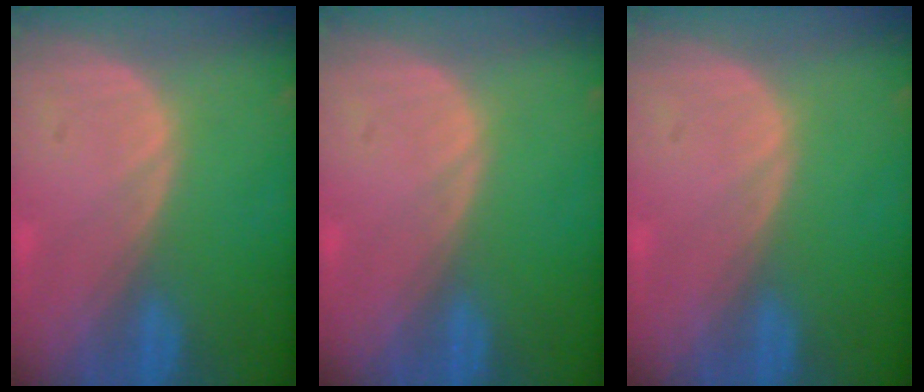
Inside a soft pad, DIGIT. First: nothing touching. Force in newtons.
{"total": 0.0}
{"total": 0.0}